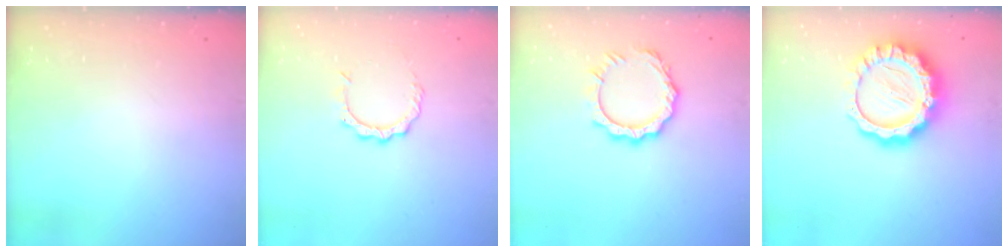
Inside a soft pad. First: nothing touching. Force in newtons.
{"total": 5.3, "press": 5.3, "slide": 0.4}
{"total": 10.5, "press": 10.5, "slide": 1.0}
{"total": 15.3, "press": 15.3, "slide": 1.1}